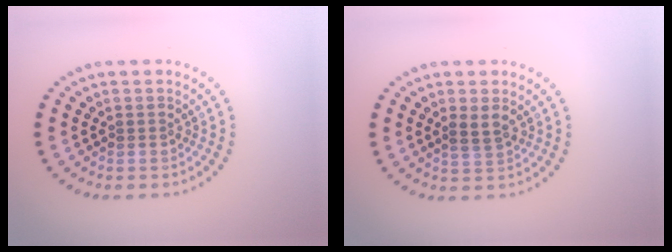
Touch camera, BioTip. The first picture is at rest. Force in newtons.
{"total": 1.6, "press": 1.5, "slide": 0.6}